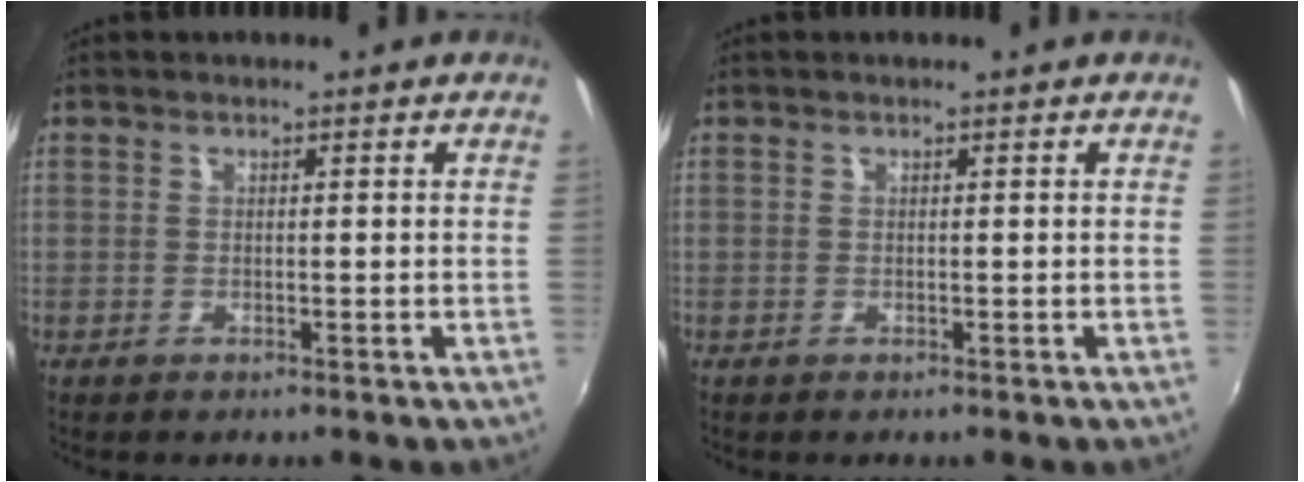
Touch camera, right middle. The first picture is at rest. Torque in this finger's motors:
{"motor_torque": [-0.19, -0.13, -0.01, 0.00]}